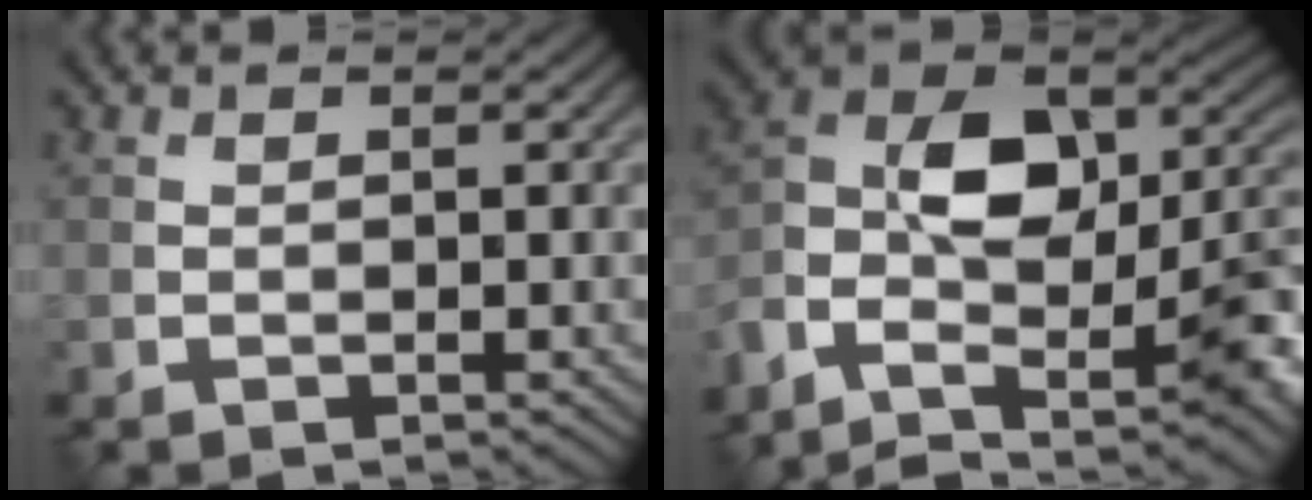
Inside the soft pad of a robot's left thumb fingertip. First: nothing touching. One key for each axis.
{"total": 15.1, "fx": -4.6, "fy": 8.4, "fz": 11.7, "tx": -0.224, "ty": -0.001, "tz": -0.083}